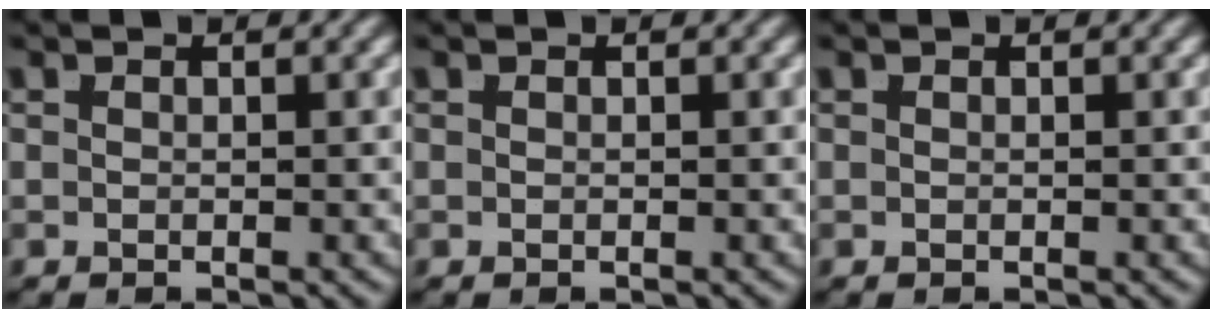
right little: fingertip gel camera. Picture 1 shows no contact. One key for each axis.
{"total": 0.0}
{"total": 0.0}